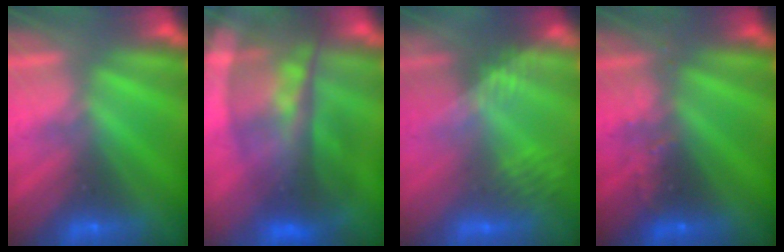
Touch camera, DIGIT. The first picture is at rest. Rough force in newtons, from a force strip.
{"total": 10.6}
{"total": 2.4}
{"total": 2.5}